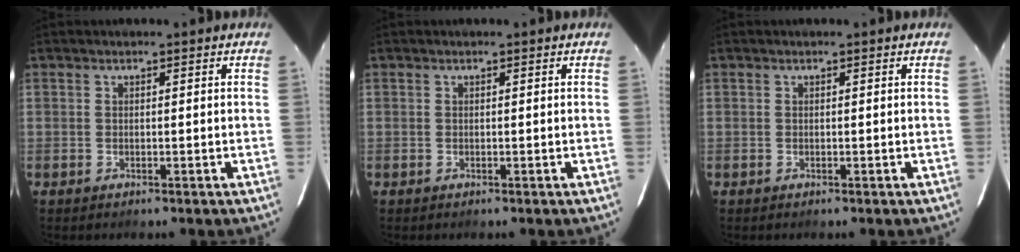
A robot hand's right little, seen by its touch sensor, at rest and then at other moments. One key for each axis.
{"total": 0.0}
{"total": 0.0}